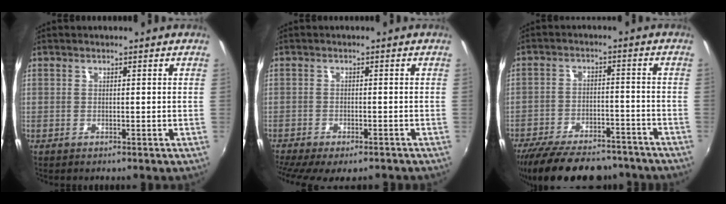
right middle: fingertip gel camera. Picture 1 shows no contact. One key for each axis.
{"total": 9.3, "fx": -7.4, "fy": 2.6, "fz": 5.0, "tx": -0.112, "ty": -0.040, "tz": -0.116}
{"total": 20.8, "fx": -17.2, "fy": 7.5, "fz": 9.1, "tx": -0.189, "ty": -0.009, "tz": -0.242}